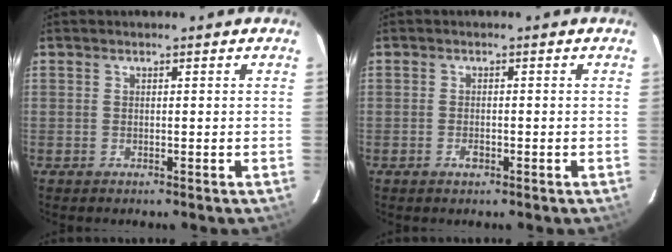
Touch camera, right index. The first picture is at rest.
{"total": 1.6, "force": [-0.9, 0.9, 1.0], "torque": [-0.020, -0.001, -0.015]}